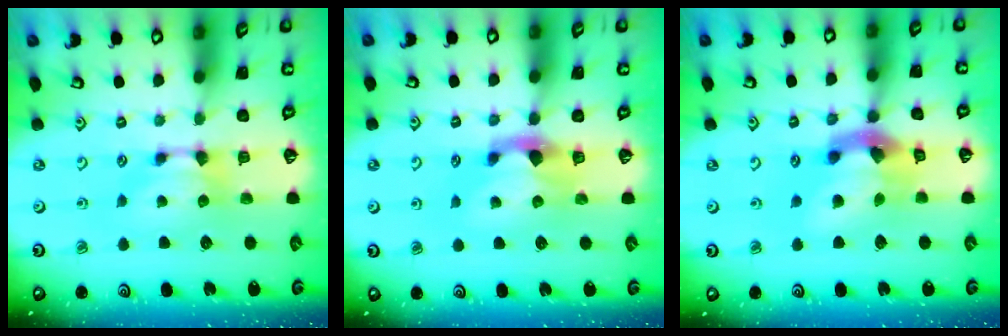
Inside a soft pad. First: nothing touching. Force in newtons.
{"total": 2.2, "press": 1.9, "slide": 1.2}
{"total": 7.9, "press": 7.5, "slide": 2.3}